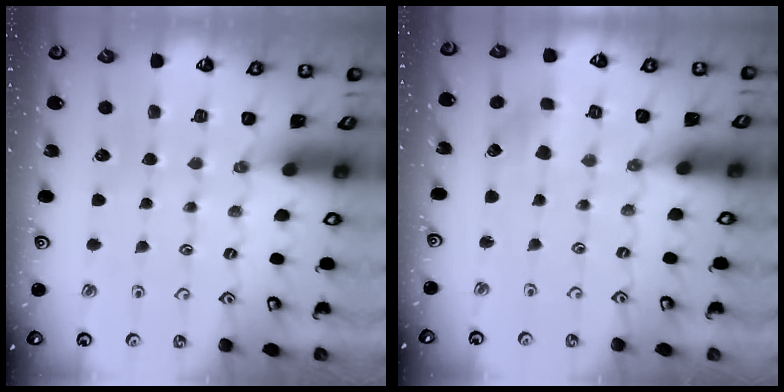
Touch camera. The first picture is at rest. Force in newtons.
{"total": 2.8, "press": 2.8, "slide": 0.4}